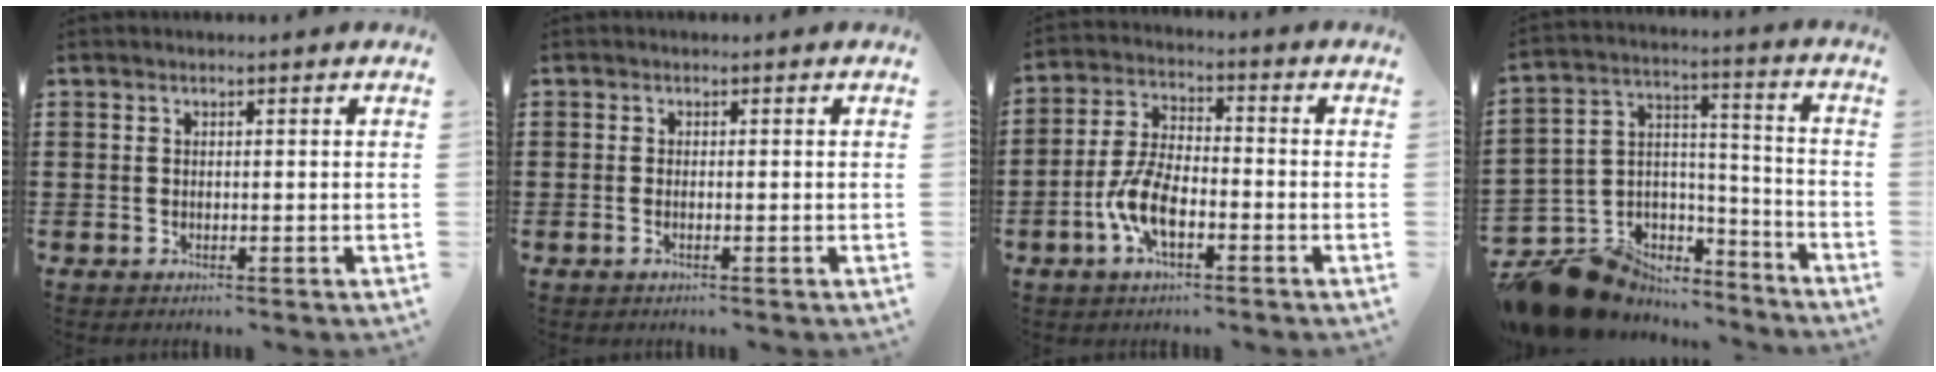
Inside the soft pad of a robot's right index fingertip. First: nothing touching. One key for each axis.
{"total": 0.5, "fx": -0.2, "fy": 0.0, "fz": 0.5, "tx": -0.009, "ty": -0.002, "tz": -0.004}
{"total": 7.8, "fx": -3.1, "fy": 3.3, "fz": 6.3, "tx": -0.154, "ty": -0.006, "tz": -0.065}
{"total": 12.5, "fx": -10.1, "fy": 6.8, "fz": 2.9, "tx": -0.074, "ty": 0.032, "tz": -0.181}